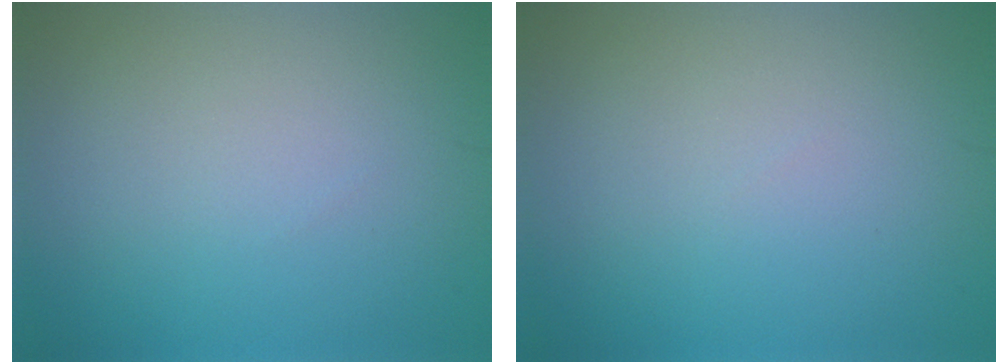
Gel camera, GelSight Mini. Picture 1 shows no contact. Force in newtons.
{"total": 0.0}